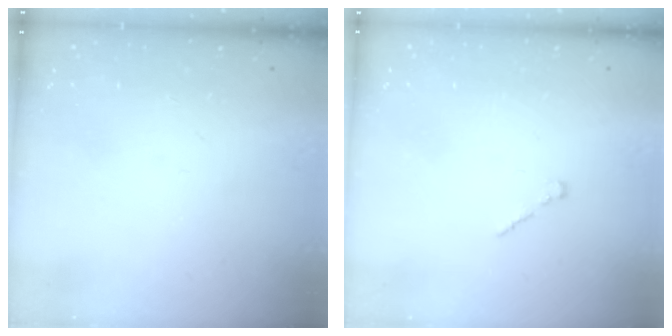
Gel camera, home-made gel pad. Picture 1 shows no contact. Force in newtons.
{"total": 1.0, "press": 0.8, "slide": 0.5}